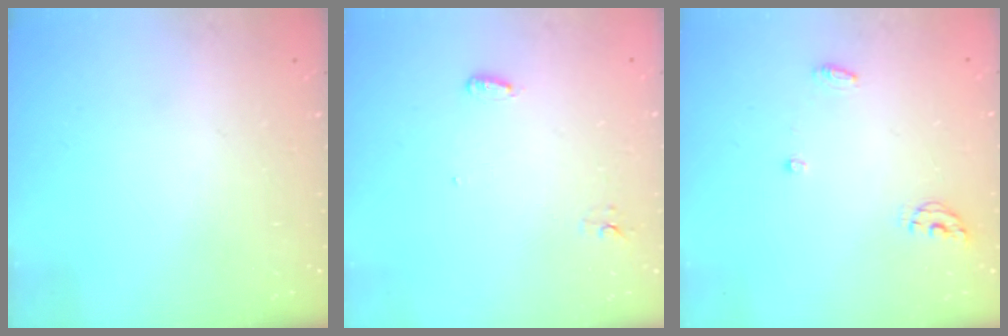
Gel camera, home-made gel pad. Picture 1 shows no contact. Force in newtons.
{"total": 3.6, "press": 3.5, "slide": 0.9}
{"total": 4.9, "press": 4.8, "slide": 0.4}